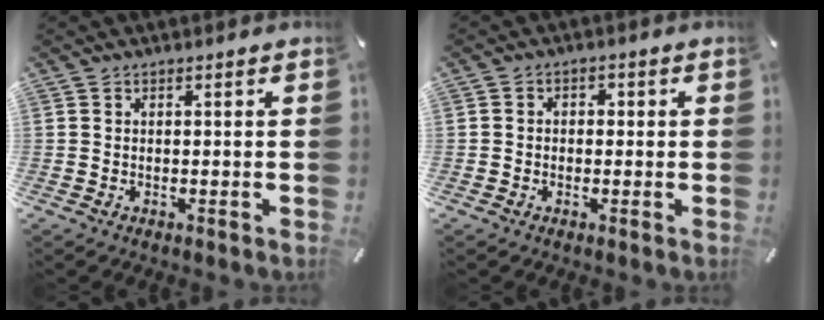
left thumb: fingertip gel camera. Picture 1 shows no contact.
{"total": 2.1, "force": [-0.9, 1.7, 0.8], "torque": [-0.014, 0.011, -0.021]}